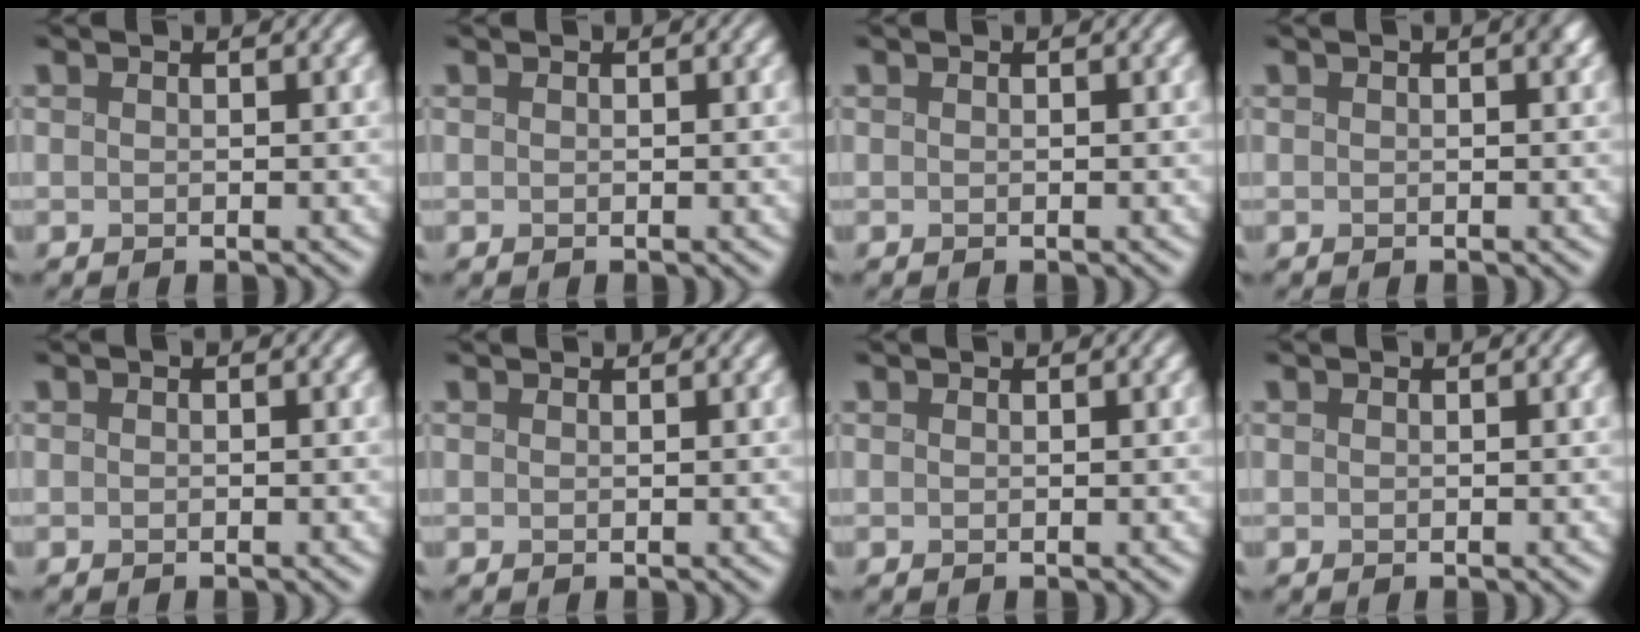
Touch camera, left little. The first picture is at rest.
{"total": 0.0}
{"total": 0.0}
{"total": 1.0, "force": [0.4, 0.5, 0.9], "torque": [-0.008, 0.001, 0.006]}
{"total": 0.0}
{"total": 0.7, "force": [0.7, 0.0, 0.1], "torque": [-0.003, 0.002, 0.009]}
{"total": 0.0}
{"total": 0.0}